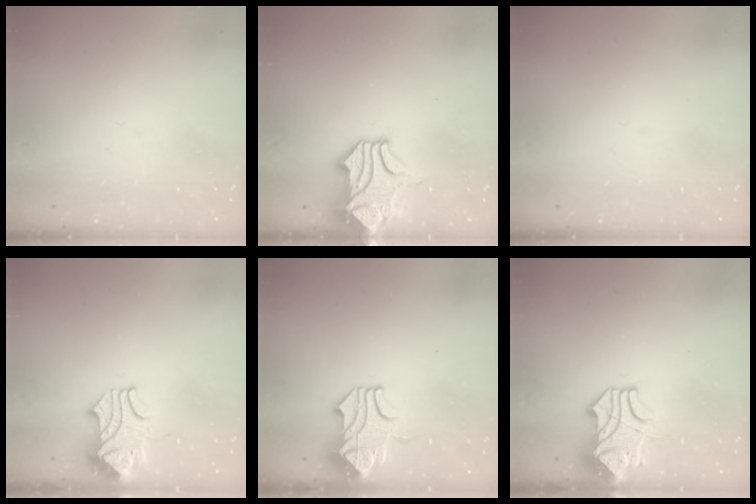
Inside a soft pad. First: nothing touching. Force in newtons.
{"total": 3.3, "press": 3.0, "slide": 1.5}
{"total": 0.0}
{"total": 3.2, "press": 3.2, "slide": 0.5}
{"total": 1.4, "press": 0.3, "slide": 1.3}
{"total": 2.2, "press": 1.9, "slide": 1.1}